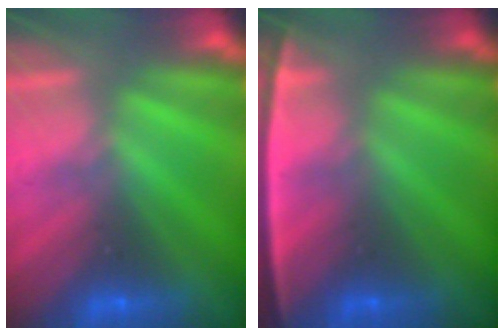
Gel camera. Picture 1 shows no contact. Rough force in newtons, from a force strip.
{"total": 2.4}